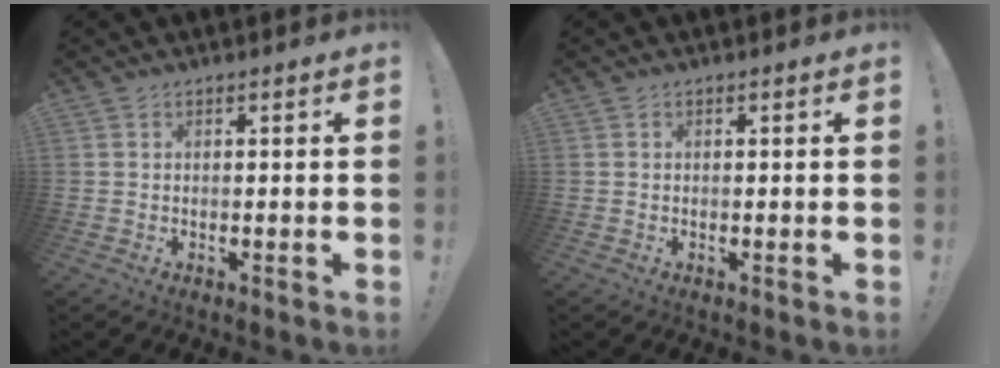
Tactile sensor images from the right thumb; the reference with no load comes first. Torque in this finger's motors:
{"motor_torque": [-0.07, -0.13, 0.05, -0.10, 0.00]}